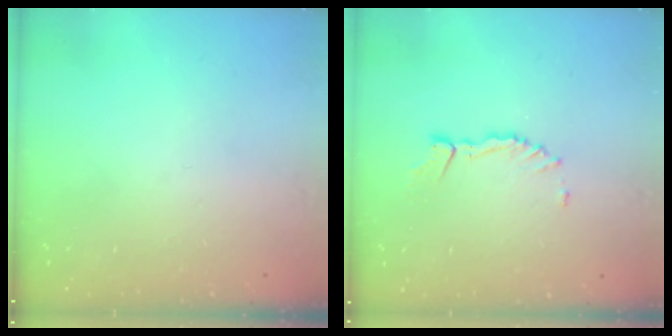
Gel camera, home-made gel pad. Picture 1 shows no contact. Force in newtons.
{"total": 2.9, "press": 2.9, "slide": 0.3}